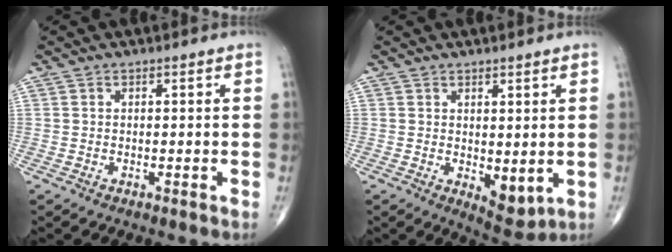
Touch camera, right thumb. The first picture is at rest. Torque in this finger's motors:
{"motor_torque": [1.37, 1.53, 0.58, -0.48, 0.25]}